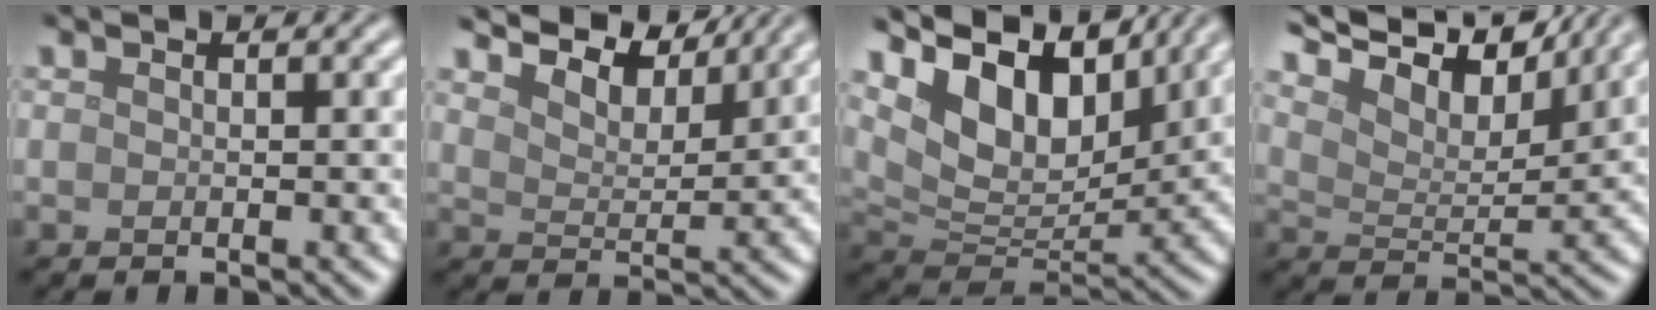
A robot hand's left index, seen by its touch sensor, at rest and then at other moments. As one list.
[{"total": 7.4, "force": [6.6, 1.8, 2.9], "torque": [-0.062, 0.003, 0.089]}, {"total": 10.3, "force": [6.6, 4.8, 6.3], "torque": [-0.120, 0.006, 0.116]}, {"total": 10.4, "force": [9.0, 2.5, 4.5], "torque": [-0.101, 0.005, 0.120]}]